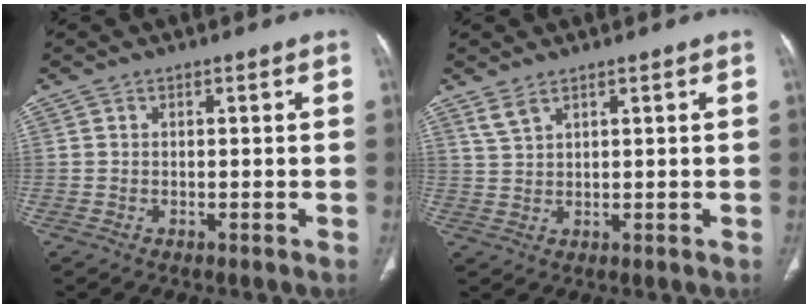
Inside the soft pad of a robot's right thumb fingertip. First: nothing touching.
{"total": 2.7, "force": [2.1, 0.8, 1.4], "torque": [-0.033, -0.004, 0.054]}